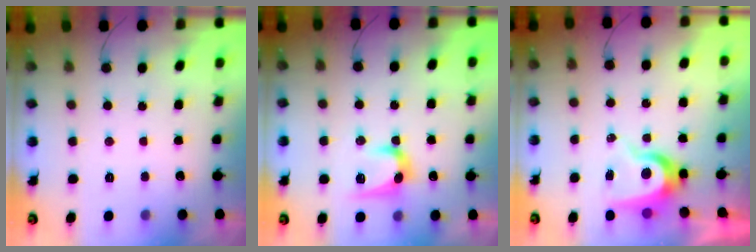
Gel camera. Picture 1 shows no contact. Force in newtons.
{"total": 9.9, "press": 9.9, "slide": 0.3}
{"total": 8.5, "press": 8.5, "slide": 0.7}